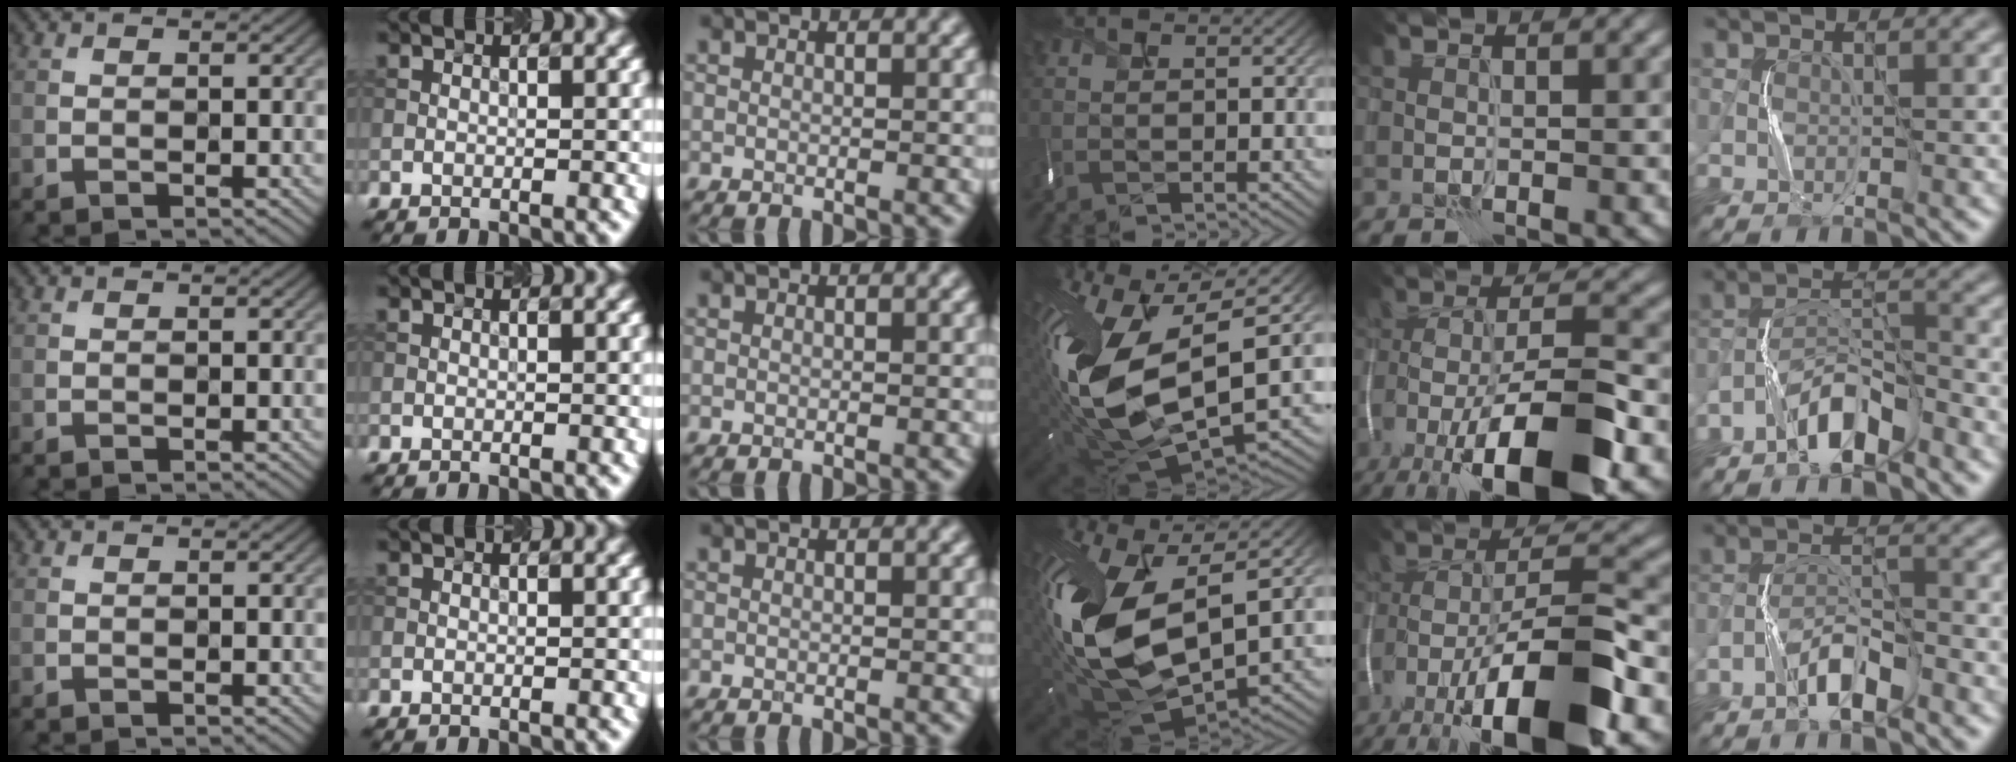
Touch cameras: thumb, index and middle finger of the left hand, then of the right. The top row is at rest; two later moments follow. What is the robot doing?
{"motion": "shake", "object": "box of matches"}